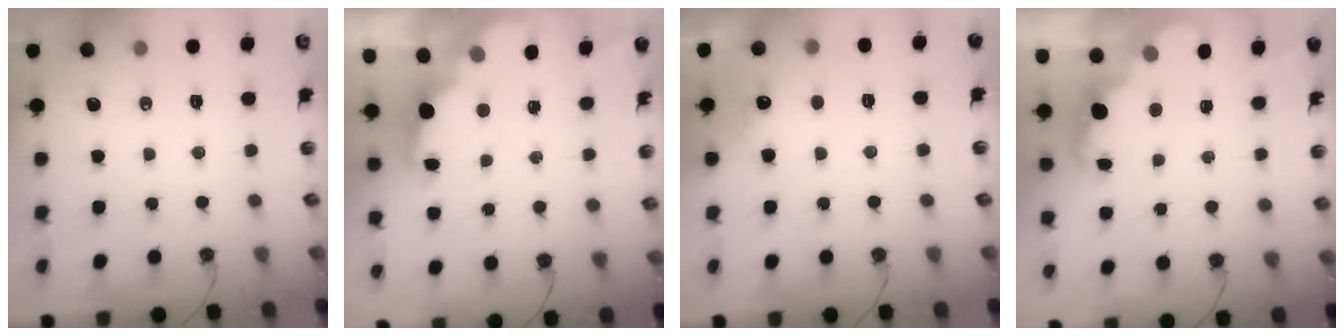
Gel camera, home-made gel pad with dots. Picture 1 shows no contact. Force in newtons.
{"total": 2.4, "press": 2.3, "slide": 0.6}
{"total": 5.4, "press": 5.4, "slide": 0.3}
{"total": 2.3, "press": 2.2, "slide": 0.5}